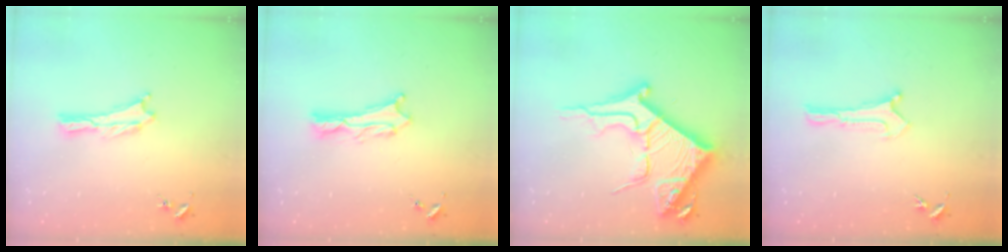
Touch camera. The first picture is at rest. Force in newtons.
{"total": 1.8, "press": 1.8, "slide": 0.2}
{"total": 13.9, "press": 13.9, "slide": 1.5}
{"total": 0.0}